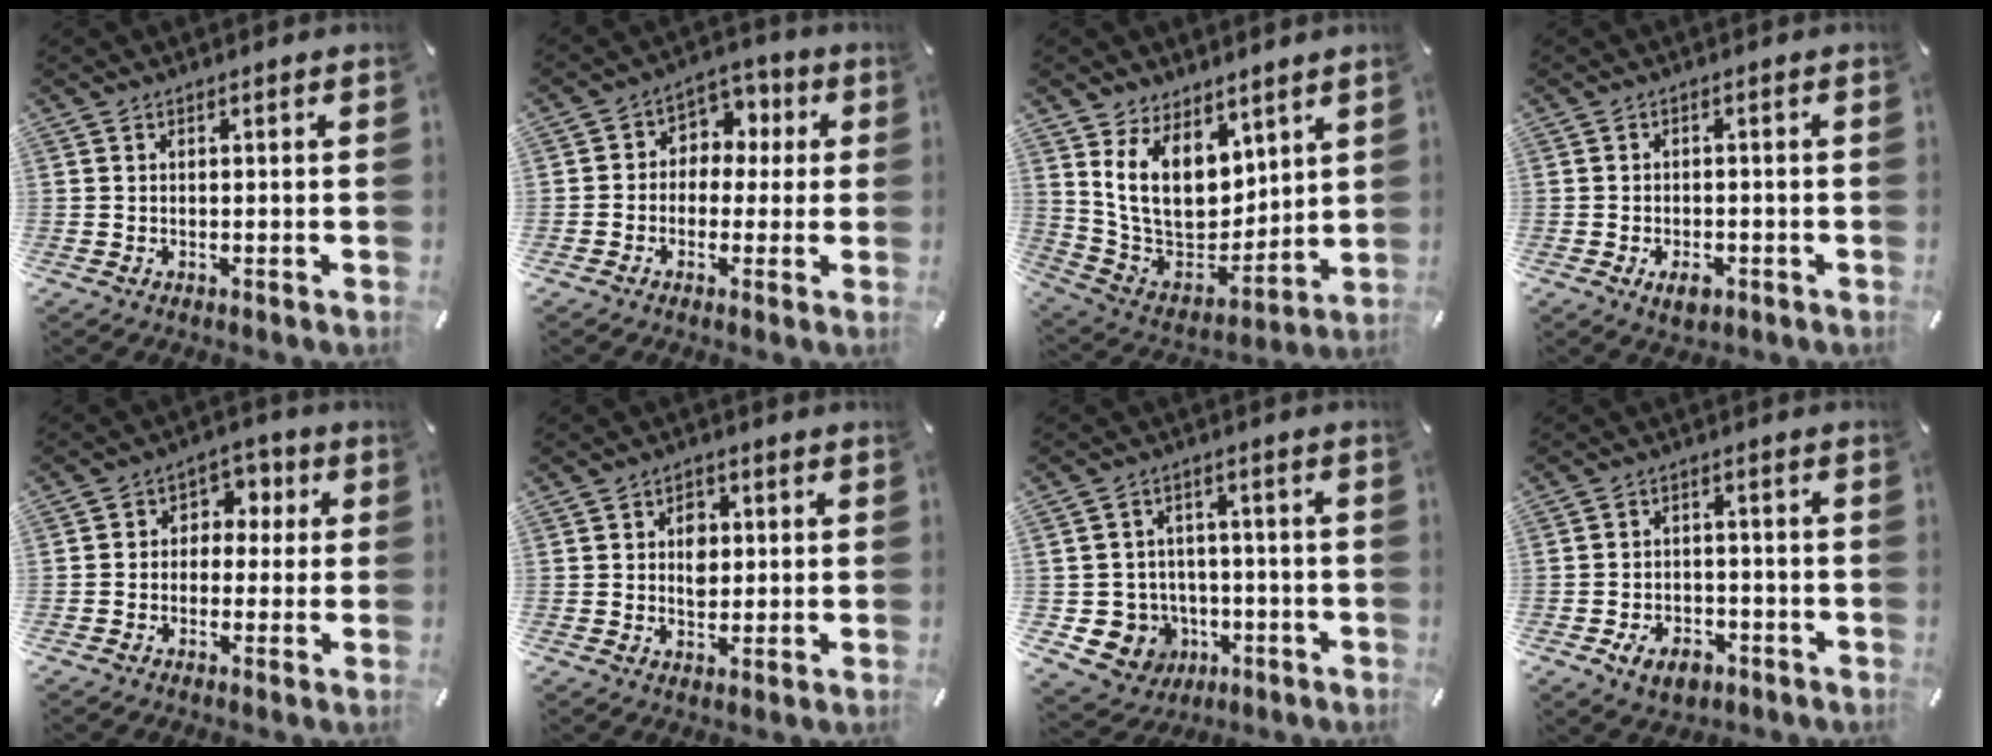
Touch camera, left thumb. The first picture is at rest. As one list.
[{"total": 6.9, "force": [-0.7, 6.5, 2.1], "torque": [-0.036, 0.012, -0.017]}, {"total": 14.7, "force": [6.8, 10.5, 7.8], "torque": [-0.162, -0.057, 0.133]}, {"total": 3.6, "force": [-1.7, 2.3, 2.2], "torque": [-0.050, 0.003, -0.033]}, {"total": 6.1, "force": [-1.3, 5.5, 2.4], "torque": [-0.025, 0.022, -0.031]}, {"total": 5.4, "force": [0.6, 4.4, 3.1], "torque": [-0.023, -0.005, 0.002]}, {"total": 8.3, "force": [-1.9, 8.1, 1.1], "torque": [-0.037, 0.009, -0.028]}, {"total": 6.3, "force": [-3.4, 4.4, 3.0], "torque": [-0.055, 0.020, -0.059]}]